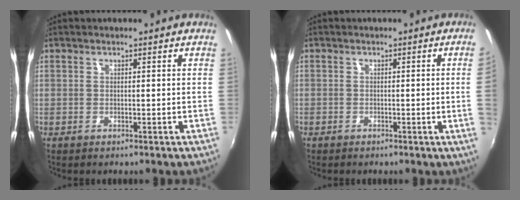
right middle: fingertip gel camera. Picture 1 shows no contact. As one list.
[{"total": 2.2, "force": [-0.2, -1.3, 1.8], "torque": [-0.028, -0.010, 0.001]}]